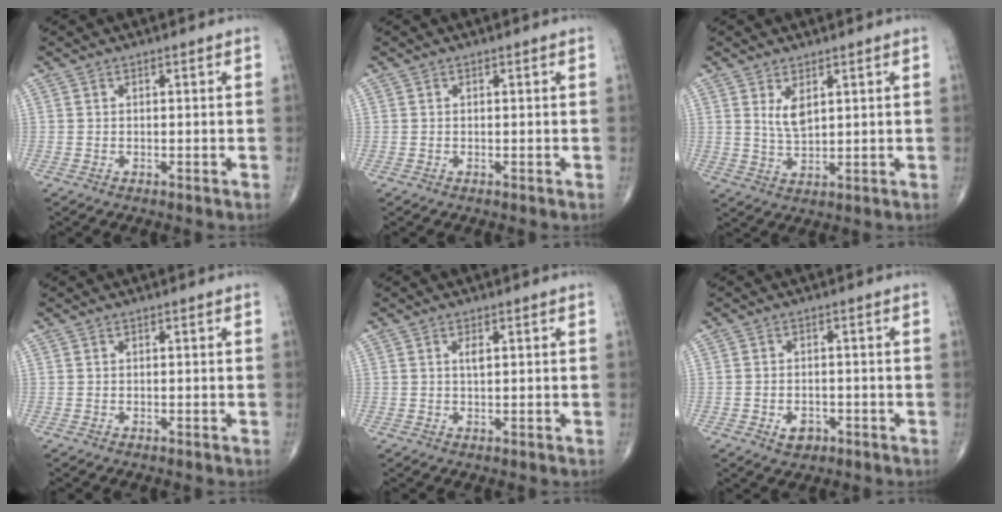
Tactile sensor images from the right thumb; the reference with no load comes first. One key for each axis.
{"total": 0.0}
{"total": 4.3, "fx": 1.8, "fy": 1.9, "fz": 3.4, "tx": -0.057, "ty": -0.017, "tz": 0.041}
{"total": 0.0}
{"total": 1.8, "fx": 0.6, "fy": 0.6, "fz": 1.5, "tx": -0.028, "ty": -0.001, "tz": 0.011}
{"total": 3.2, "fx": -1.4, "fy": 2.3, "fz": 1.8, "tx": -0.019, "ty": 0.005, "tz": -0.018}